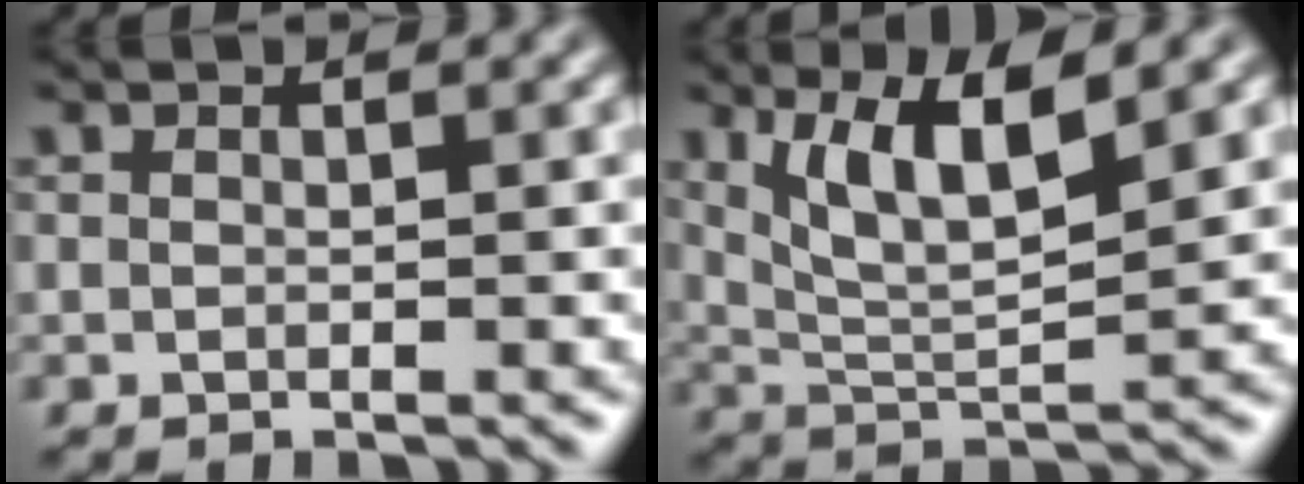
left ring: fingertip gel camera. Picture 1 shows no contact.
{"total": 6.1, "force": [2.8, 1.8, 5.2], "torque": [-0.101, 0.002, 0.053]}